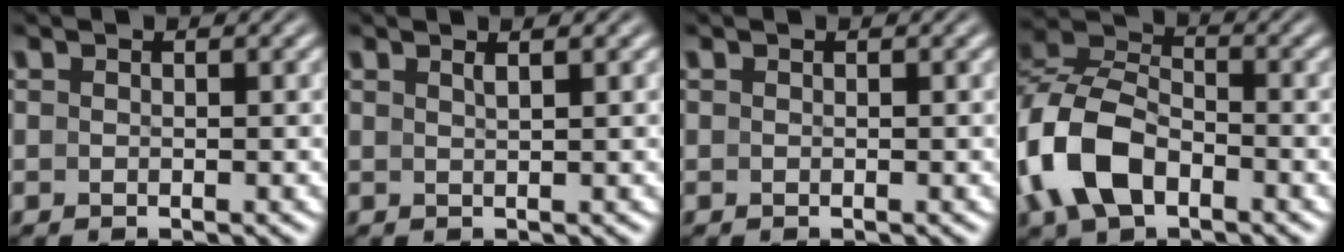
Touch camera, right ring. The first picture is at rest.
{"total": 1.3, "force": [0.5, -1.0, 0.5], "torque": [-0.008, -0.003, 0.016]}
{"total": 0.0}
{"total": 8.6, "force": [-2.0, 6.5, 5.3], "torque": [-0.139, -0.021, -0.030]}